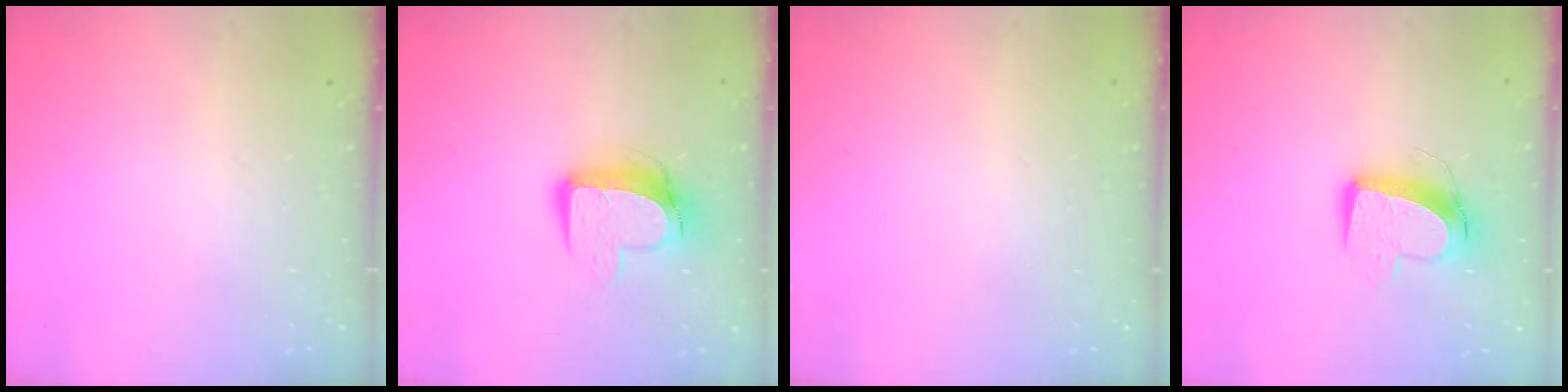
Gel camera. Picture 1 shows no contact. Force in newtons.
{"total": 11.0, "press": 10.9, "slide": 1.1}
{"total": 0.0}
{"total": 10.6, "press": 10.5, "slide": 1.2}